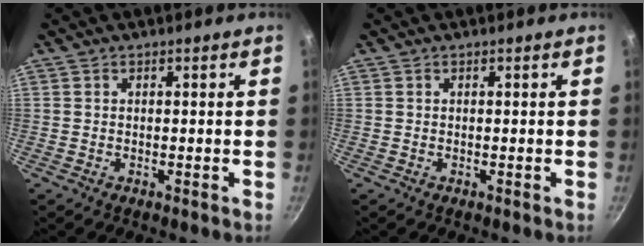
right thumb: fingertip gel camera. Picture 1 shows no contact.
{"total": 0.0}